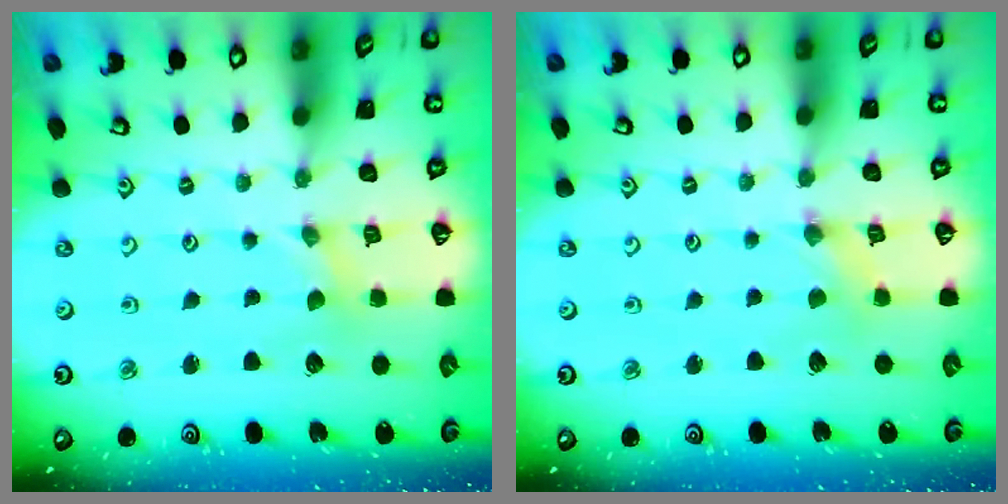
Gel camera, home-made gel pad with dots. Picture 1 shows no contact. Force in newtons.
{"total": 0.8, "press": 0.8, "slide": 0.2}